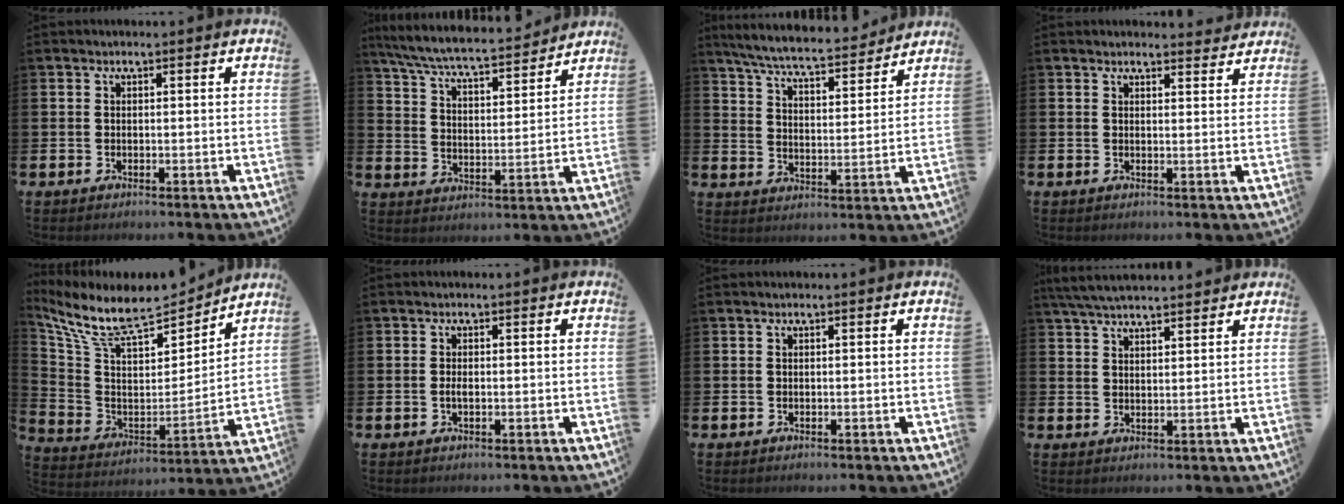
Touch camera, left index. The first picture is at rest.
{"total": 7.2, "force": [6.8, 0.5, 2.4], "torque": [-0.078, -0.049, 0.117]}
{"total": 7.4, "force": [6.9, 0.8, 2.6], "torque": [-0.082, -0.044, 0.119]}
{"total": 2.2, "force": [2.2, 0.4, 0.1], "torque": [0.004, -0.012, 0.038]}
{"total": 9.5, "force": [8.4, 2.6, 3.8], "torque": [-0.120, -0.057, 0.143]}
{"total": 1.1, "force": [-0.3, 0.4, 1.0], "torque": [-0.017, 0.002, -0.007]}
{"total": 0.0}
{"total": 4.8, "force": [4.5, 0.7, 1.4], "torque": [-0.045, -0.009, 0.086]}